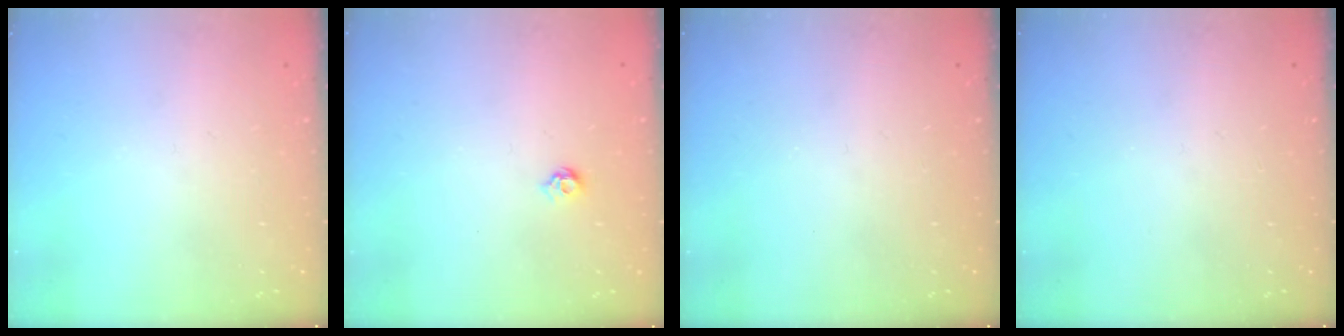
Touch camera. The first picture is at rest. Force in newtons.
{"total": 4.4, "press": 4.3, "slide": 0.9}
{"total": 0.0}
{"total": 0.0}